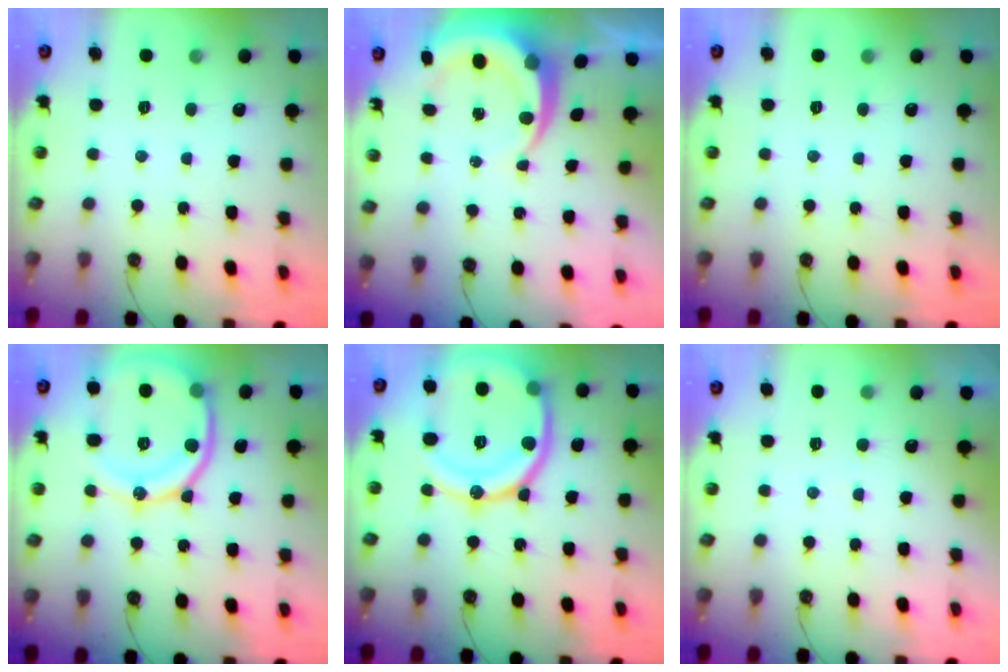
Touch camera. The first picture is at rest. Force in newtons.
{"total": 7.4, "press": 7.4, "slide": 1.0}
{"total": 0.0}
{"total": 18.9, "press": 18.8, "slide": 2.3}
{"total": 24.2, "press": 24.0, "slide": 2.7}
{"total": 2.8, "press": 2.7, "slide": 0.3}